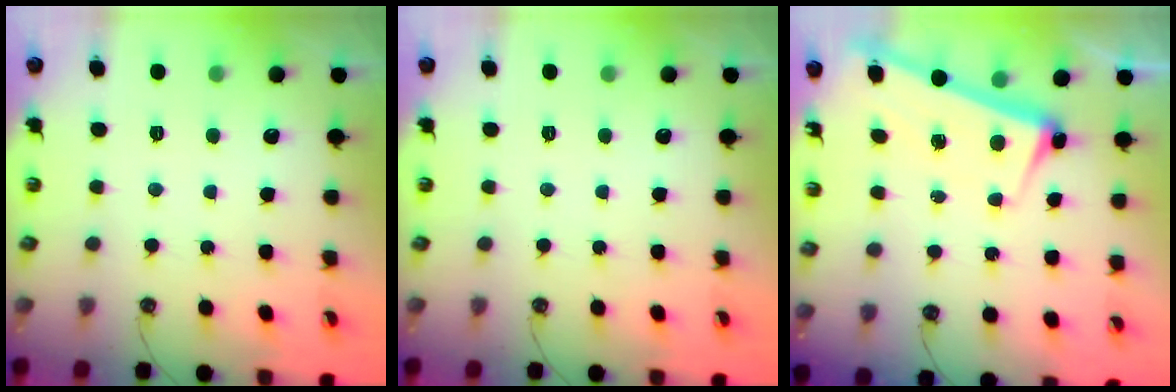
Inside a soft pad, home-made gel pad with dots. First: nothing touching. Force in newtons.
{"total": 0.0}
{"total": 2.5, "press": 2.5, "slide": 0.6}